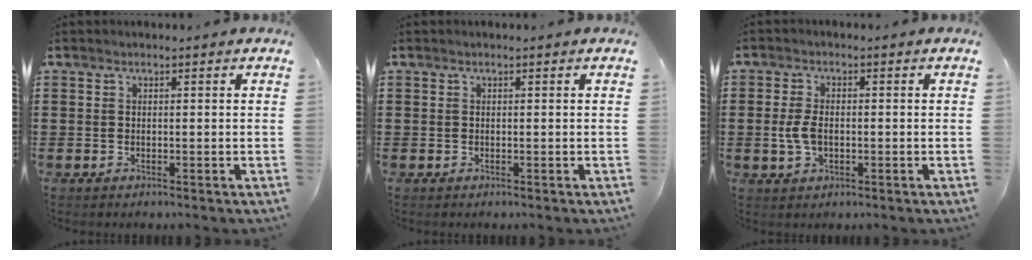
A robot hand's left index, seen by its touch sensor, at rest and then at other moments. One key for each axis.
{"total": 0.0}
{"total": 4.0, "fx": -0.4, "fy": 2.3, "fz": 3.3, "tx": -0.084, "ty": -0.002, "tz": -0.013}